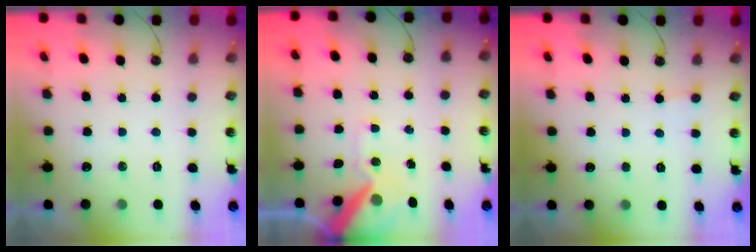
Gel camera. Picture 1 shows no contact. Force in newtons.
{"total": 11.7, "press": 11.5, "slide": 1.8}
{"total": 1.7, "press": 1.7, "slide": 0.3}